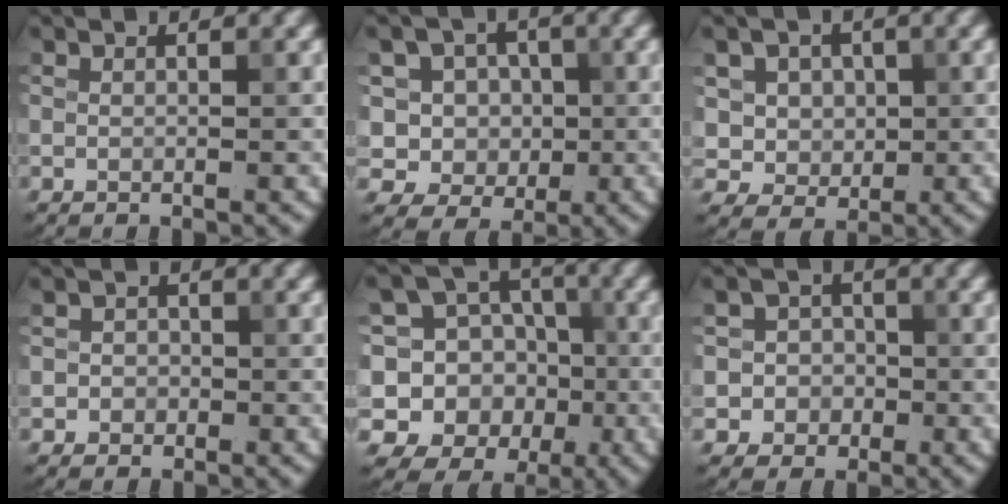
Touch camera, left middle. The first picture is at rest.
{"total": 7.4, "force": [1.8, 6.3, 3.5], "torque": [-0.051, 0.016, -0.003]}
{"total": 4.8, "force": [1.3, 4.1, 2.0], "torque": [-0.038, 0.002, 0.025]}
{"total": 1.8, "force": [-0.4, 1.7, 0.4], "torque": [0.018, 0.003, -0.021]}
{"total": 15.6, "force": [-1.7, 14.8, 4.6], "torque": [-0.139, 0.016, -0.025]}
{"total": 4.7, "force": [-1.1, 4.5, 0.6], "torque": [0.012, 0.018, -0.044]}